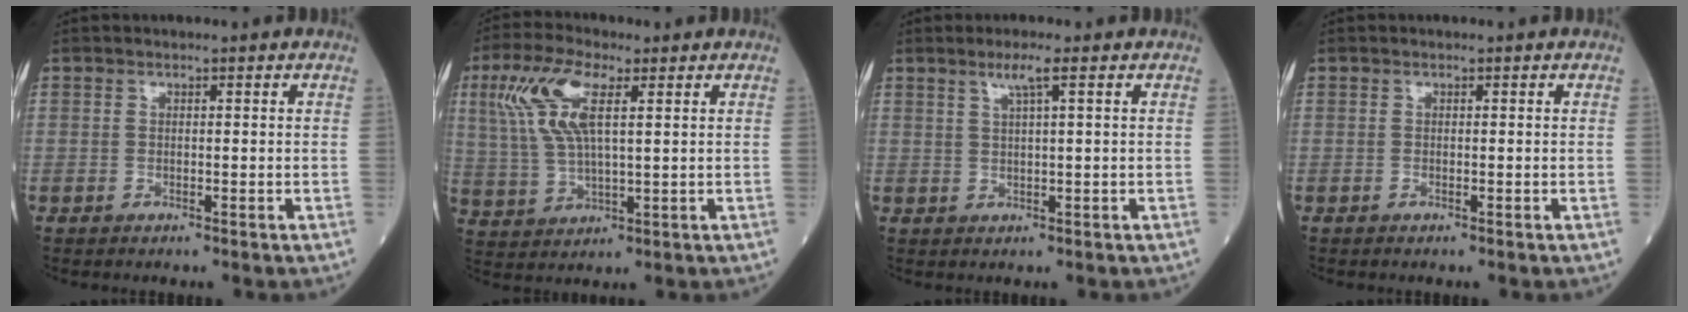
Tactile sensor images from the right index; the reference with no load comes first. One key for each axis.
{"total": 10.2, "fx": 3.7, "fy": 3.0, "fz": 9.0, "tx": -0.210, "ty": 0.015, "tz": 0.078}
{"total": 2.7, "fx": 1.4, "fy": -0.3, "fz": 2.3, "tx": -0.049, "ty": 0.002, "tz": 0.028}
{"total": 0.0}